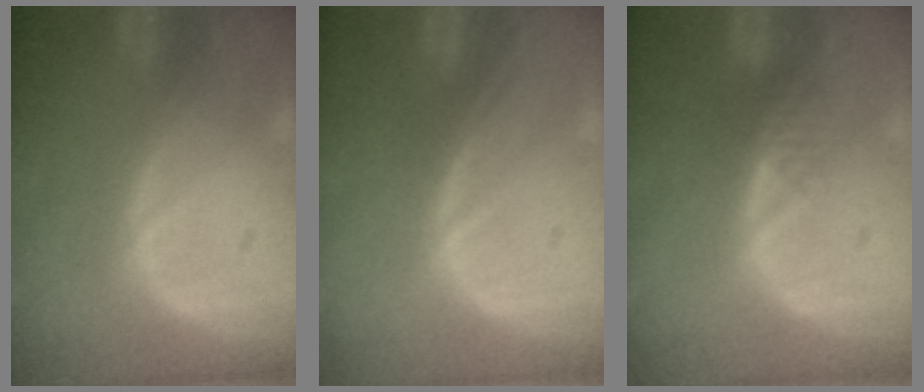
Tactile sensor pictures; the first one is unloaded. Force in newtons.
{"total": 0.0}
{"total": 1.6, "press": 1.4, "slide": 0.9}